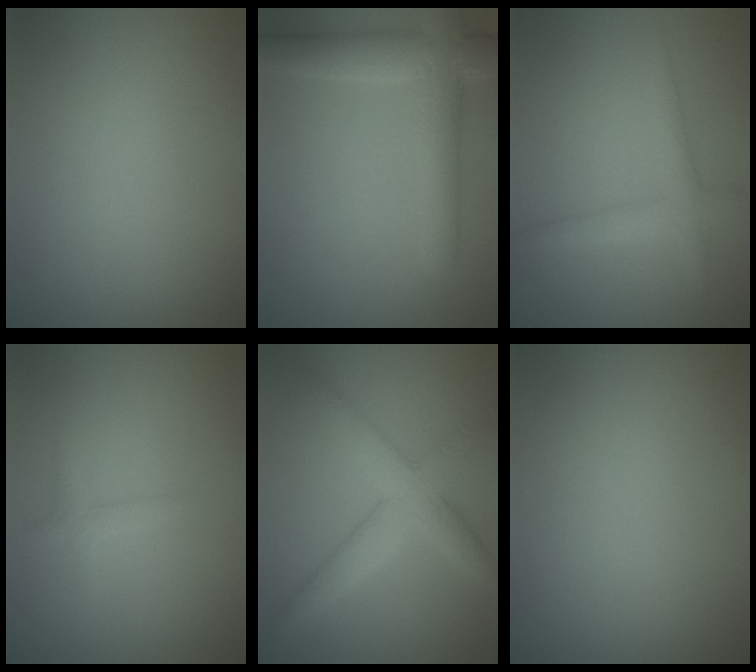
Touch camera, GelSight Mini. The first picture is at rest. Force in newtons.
{"total": 5.8, "press": 5.8, "slide": 0.5}
{"total": 2.3, "press": 2.3, "slide": 0.2}
{"total": 1.1, "press": 1.1, "slide": 0.1}
{"total": 4.7, "press": 4.7, "slide": 0.1}
{"total": 0.0}